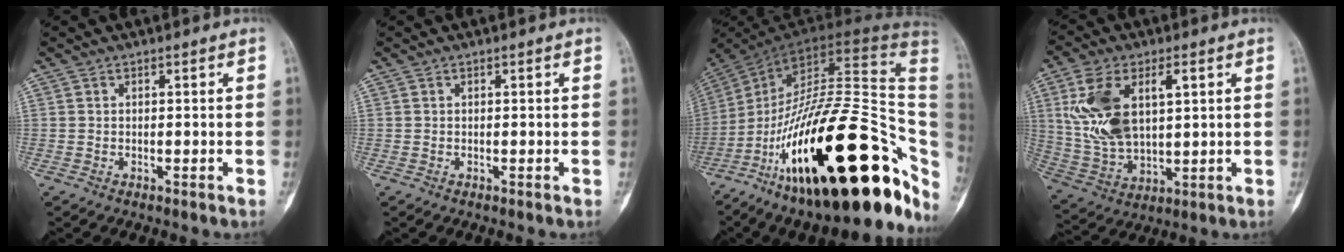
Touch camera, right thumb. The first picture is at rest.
{"total": 0.0}
{"total": 40.5, "force": [-13.4, 16.1, 34.7], "torque": [-0.463, 0.079, -0.212]}
{"total": 15.9, "force": [4.4, 8.7, 12.6], "torque": [-0.245, -0.007, 0.094]}